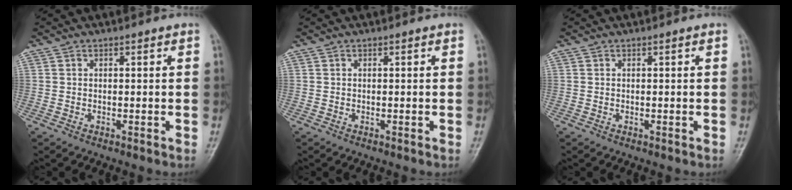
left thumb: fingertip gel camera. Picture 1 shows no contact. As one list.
[{"total": 0.0}, {"total": 0.0}]